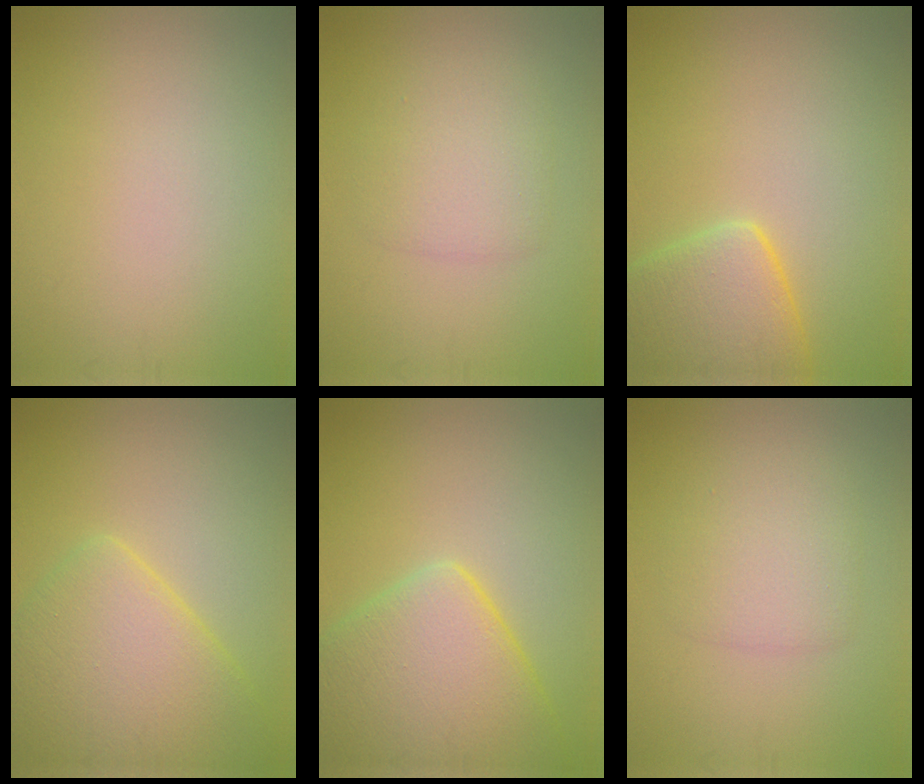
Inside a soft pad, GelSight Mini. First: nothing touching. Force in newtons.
{"total": 2.8, "press": 2.8, "slide": 0.0}
{"total": 5.9, "press": 5.9, "slide": 0.5}
{"total": 7.2, "press": 7.2, "slide": 0.3}
{"total": 9.2, "press": 9.2, "slide": 0.5}
{"total": 2.8, "press": 2.8, "slide": 0.0}